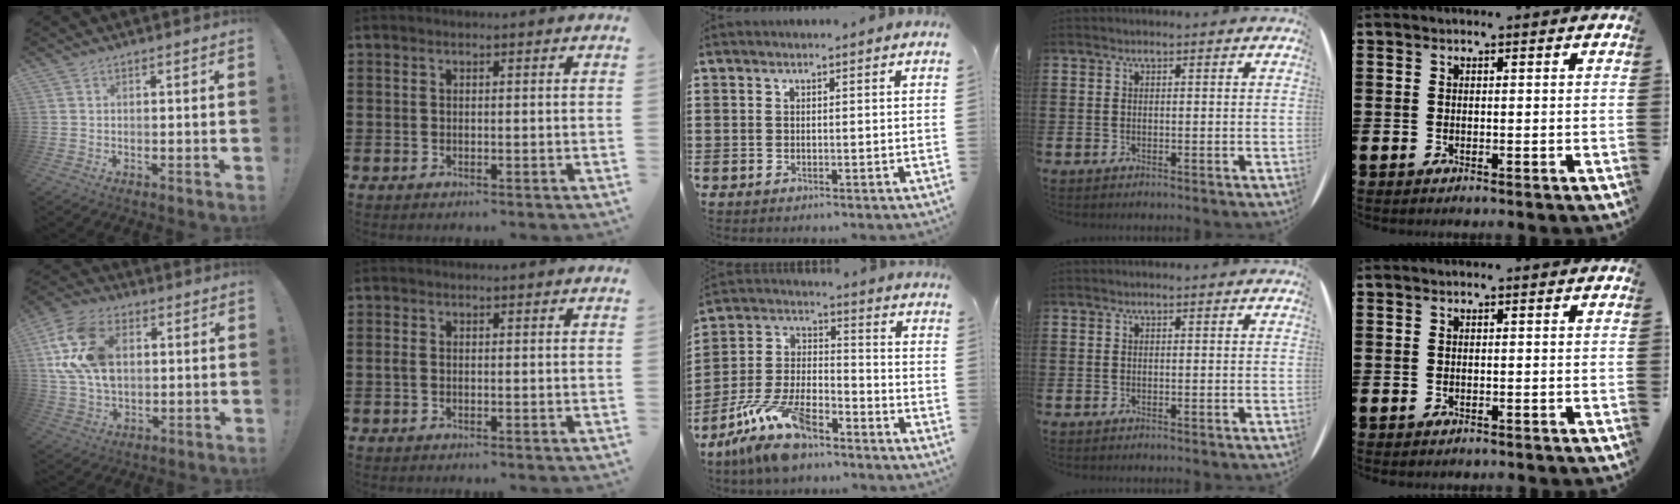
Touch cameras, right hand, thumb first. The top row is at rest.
{"thumb": {"total": 19.1, "force": [4.7, 13.1, 13.1], "torque": [-0.261, -0.005, 0.089]}, "index": {"total": 0.8, "force": [-0.2, 0.4, 0.6], "torque": [-0.022, -0.003, -0.007]}, "middle": {"total": 11.5, "force": [-8.7, 3.7, 6.5], "torque": [-0.150, 0.014, -0.175]}}